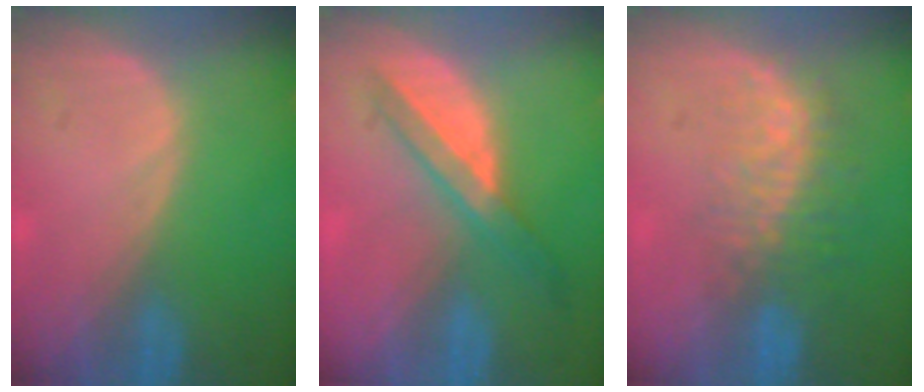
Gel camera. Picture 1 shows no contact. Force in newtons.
{"total": 5.9, "press": 5.4, "slide": 2.4}
{"total": 8.3, "press": 6.9, "slide": 4.5}